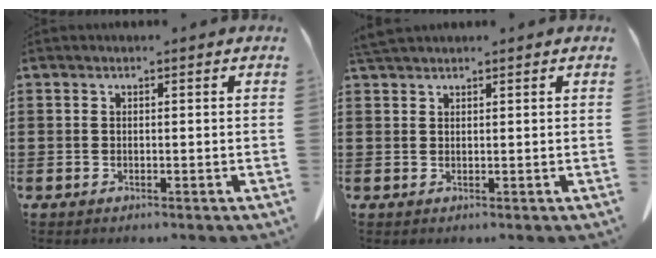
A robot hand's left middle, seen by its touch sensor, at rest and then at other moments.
{"total": 1.9, "force": [1.8, 0.3, 0.7], "torque": [-0.020, 0.000, 0.035]}